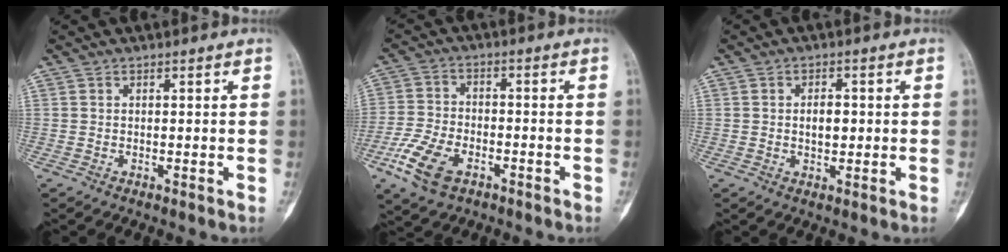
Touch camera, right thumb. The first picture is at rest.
{"total": 10.1, "force": [-5.1, 5.8, 6.6], "torque": [-0.135, 0.013, -0.097]}
{"total": 3.5, "force": [0.0, 2.1, 2.8], "torque": [-0.033, 0.002, 0.001]}